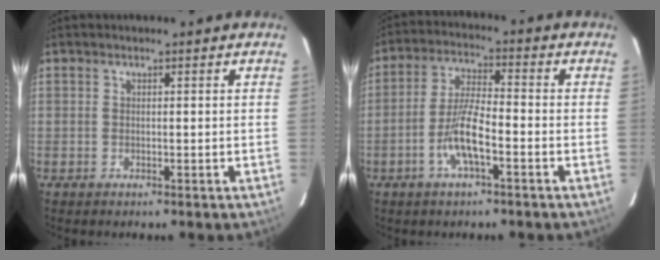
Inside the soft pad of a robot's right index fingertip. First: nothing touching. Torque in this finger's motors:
{"motor_torque": [1.09, -0.68, 0.68, 0.14]}